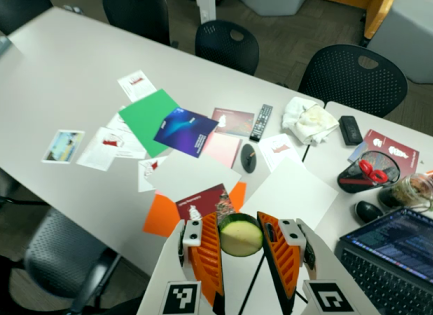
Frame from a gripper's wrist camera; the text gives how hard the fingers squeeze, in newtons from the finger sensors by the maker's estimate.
{"total": 8.8, "left": 8.7, "right": 8.8}